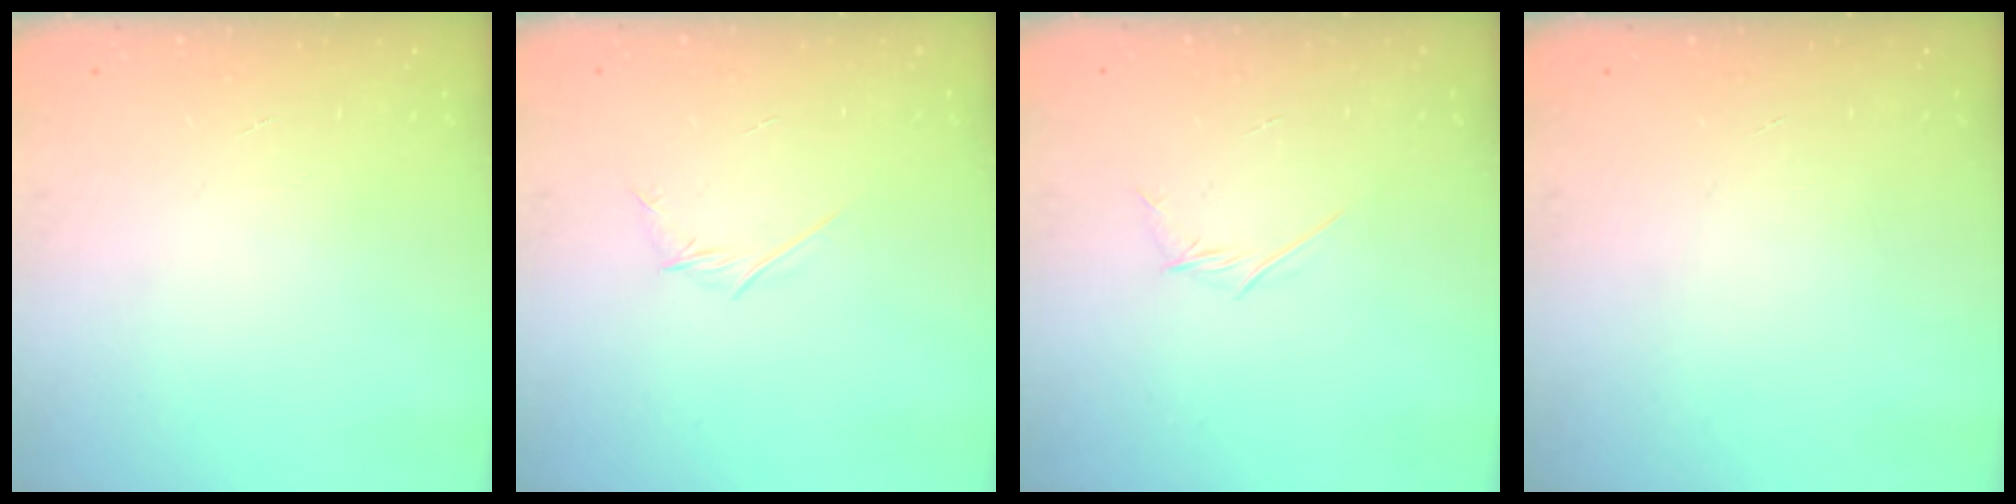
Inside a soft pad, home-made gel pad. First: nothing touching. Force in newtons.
{"total": 2.8, "press": 2.7, "slide": 0.8}
{"total": 2.9, "press": 2.8, "slide": 0.8}
{"total": 0.0}